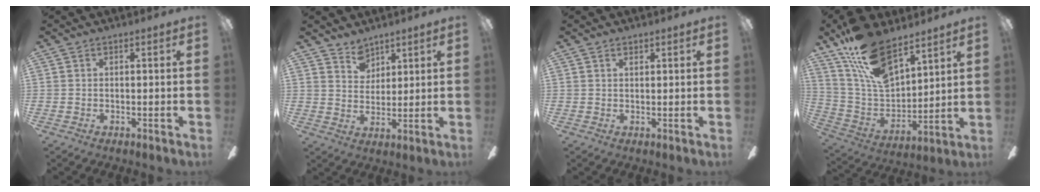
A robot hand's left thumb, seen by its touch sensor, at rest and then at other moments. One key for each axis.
{"total": 5.9, "fx": 4.8, "fy": 3.4, "fz": 0.4, "tx": -0.004, "ty": -0.026, "tz": 0.089}
{"total": 1.3, "fx": 0.8, "fy": 0.6, "fz": 0.9, "tx": -0.010, "ty": -0.003, "tz": 0.014}
{"total": 18.0, "fx": 12.5, "fy": 7.8, "fz": 10.5, "tx": -0.208, "ty": -0.068, "tz": 0.226}